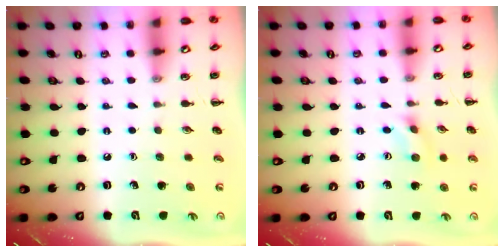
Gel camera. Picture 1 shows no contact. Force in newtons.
{"total": 2.8, "press": 2.6, "slide": 1.0}